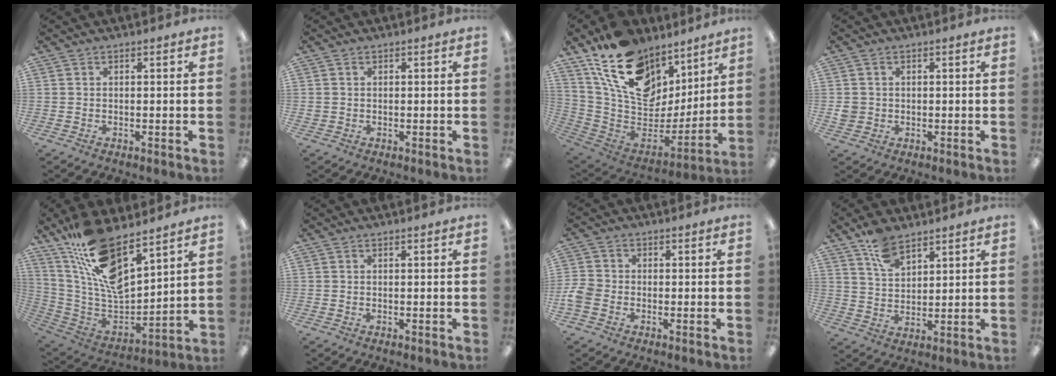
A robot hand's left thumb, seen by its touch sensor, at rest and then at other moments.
{"total": 0.9, "force": [0.2, 0.8, 0.2], "torque": [-0.004, 0.004, 0.003]}
{"total": 19.5, "force": [11.8, 12.0, 9.8], "torque": [-0.177, -0.079, 0.219]}
{"total": 2.6, "force": [0.1, 2.5, 0.7], "torque": [-0.015, 0.005, 0.001]}
{"total": 16.8, "force": [12.1, 5.6, 10.3], "torque": [-0.208, -0.087, 0.214]}
{"total": 0.0}
{"total": 4.2, "force": [-1.6, 3.2, 2.2], "torque": [-0.044, 0.009, -0.029]}
{"total": 7.9, "force": [5.8, 3.9, 3.7], "torque": [-0.073, -0.023, 0.108]}